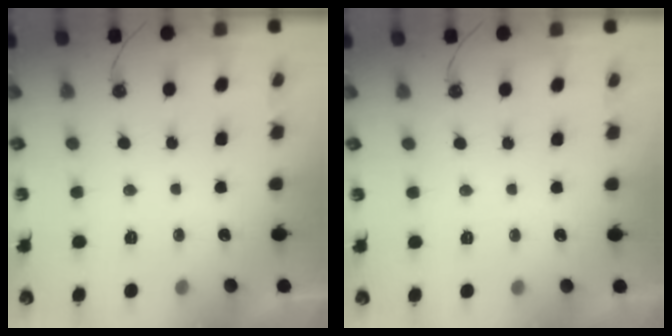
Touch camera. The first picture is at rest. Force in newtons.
{"total": 0.0}